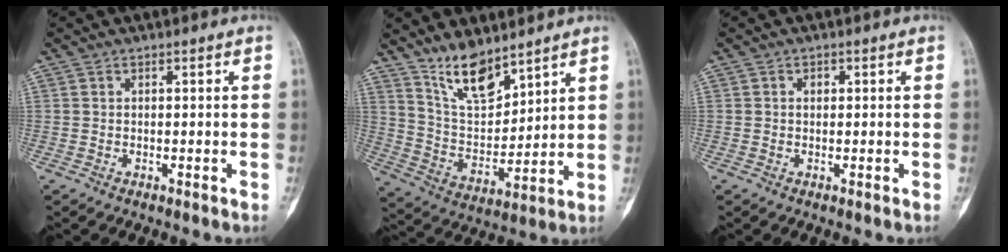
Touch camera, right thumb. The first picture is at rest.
{"total": 11.0, "force": [8.5, 4.1, 5.6], "torque": [-0.085, -0.065, 0.178]}
{"total": 1.0, "force": [0.2, 0.8, 0.6], "torque": [-0.006, 0.003, 0.002]}